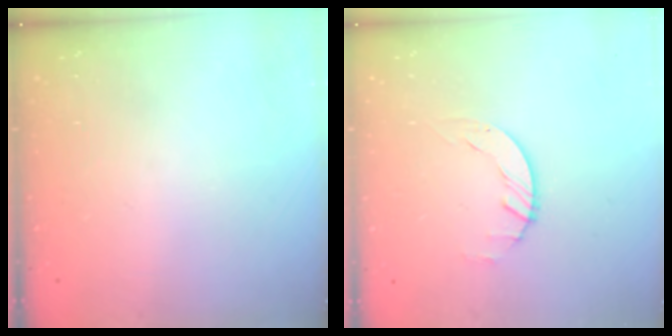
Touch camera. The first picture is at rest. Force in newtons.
{"total": 1.5, "press": 1.5, "slide": 0.2}